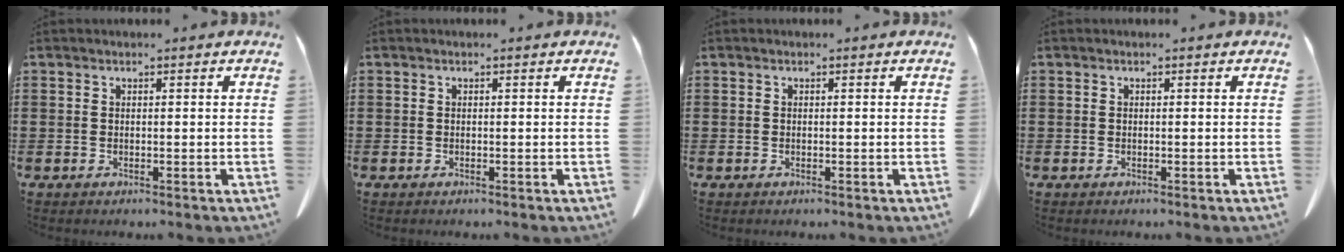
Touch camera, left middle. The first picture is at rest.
{"total": 0.0}
{"total": 0.0}
{"total": 0.0}